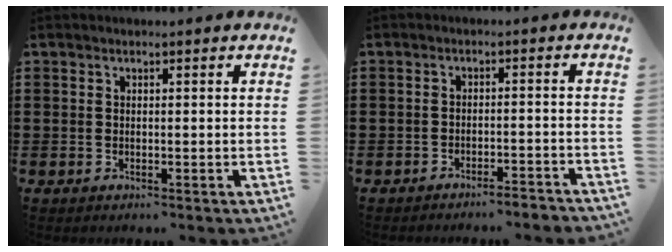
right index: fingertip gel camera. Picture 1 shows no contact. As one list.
[{"total": 2.6, "force": [-2.6, -0.1, 0.3], "torque": [-0.009, 0.000, -0.055]}]